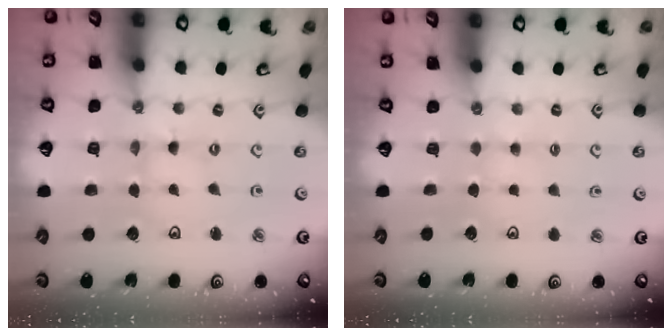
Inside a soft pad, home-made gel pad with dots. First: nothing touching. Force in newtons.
{"total": 2.4, "press": 2.4, "slide": 0.4}